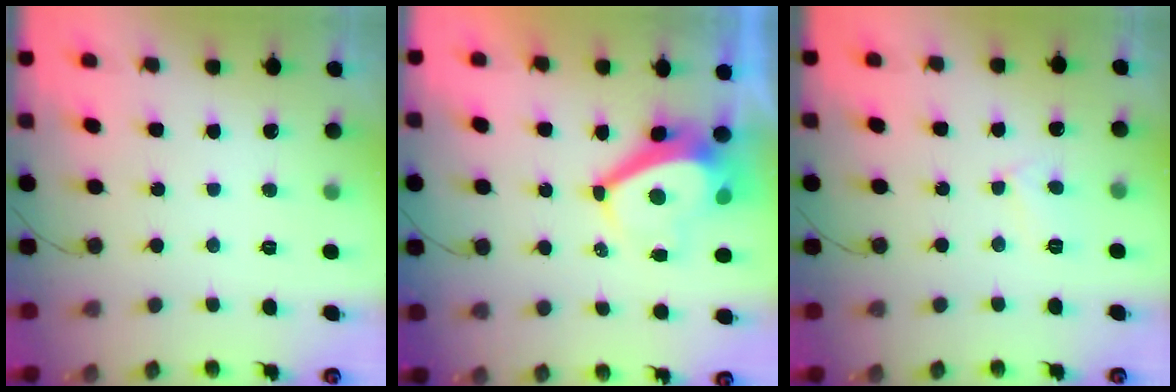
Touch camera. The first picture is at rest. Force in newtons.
{"total": 5.9, "press": 5.9, "slide": 0.7}
{"total": 3.8, "press": 3.7, "slide": 0.4}